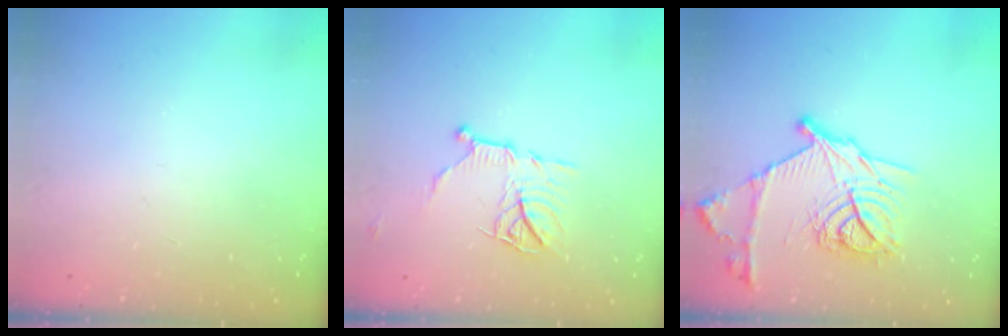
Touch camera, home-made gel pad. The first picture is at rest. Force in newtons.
{"total": 10.8, "press": 10.8, "slide": 0.4}
{"total": 18.8, "press": 18.8, "slide": 1.3}